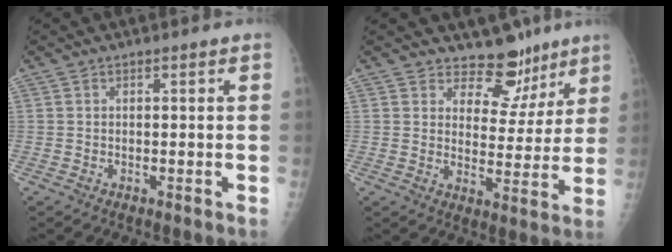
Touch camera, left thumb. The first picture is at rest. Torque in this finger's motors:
{"motor_torque": [-0.08, 0.13, -0.01, -0.09, -0.02]}